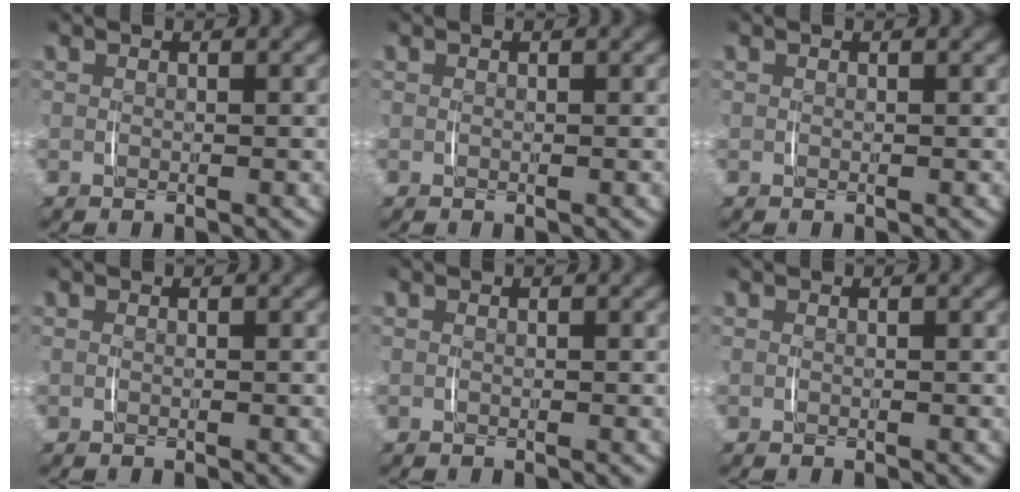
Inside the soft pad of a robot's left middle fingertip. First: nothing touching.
{"total": 0.0}
{"total": 0.0}
{"total": 0.0}
{"total": 0.0}
{"total": 0.0}